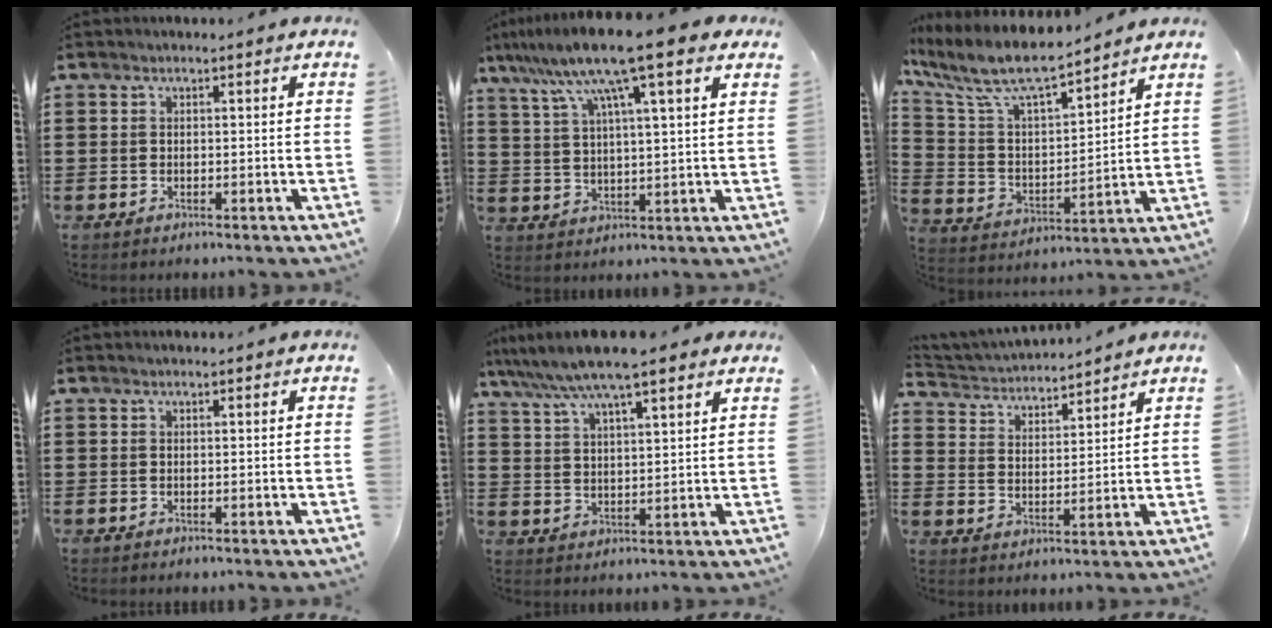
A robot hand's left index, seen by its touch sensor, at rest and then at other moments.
{"total": 12.4, "force": [8.4, 0.9, 9.0], "torque": [-0.198, -0.014, 0.142]}
{"total": 9.4, "force": [7.8, 2.0, 5.0], "torque": [-0.130, -0.045, 0.133]}
{"total": 0.0}
{"total": 7.9, "force": [6.4, 0.8, 4.5], "torque": [-0.106, -0.015, 0.113]}
{"total": 3.4, "force": [3.4, 0.4, -0.2], "torque": [-0.015, -0.020, 0.055]}